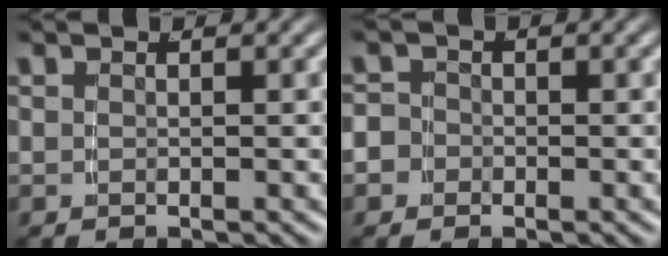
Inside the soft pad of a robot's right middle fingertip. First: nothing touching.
{"total": 2.7, "force": [-1.0, 2.4, 0.5], "torque": [-0.019, -0.009, -0.020]}